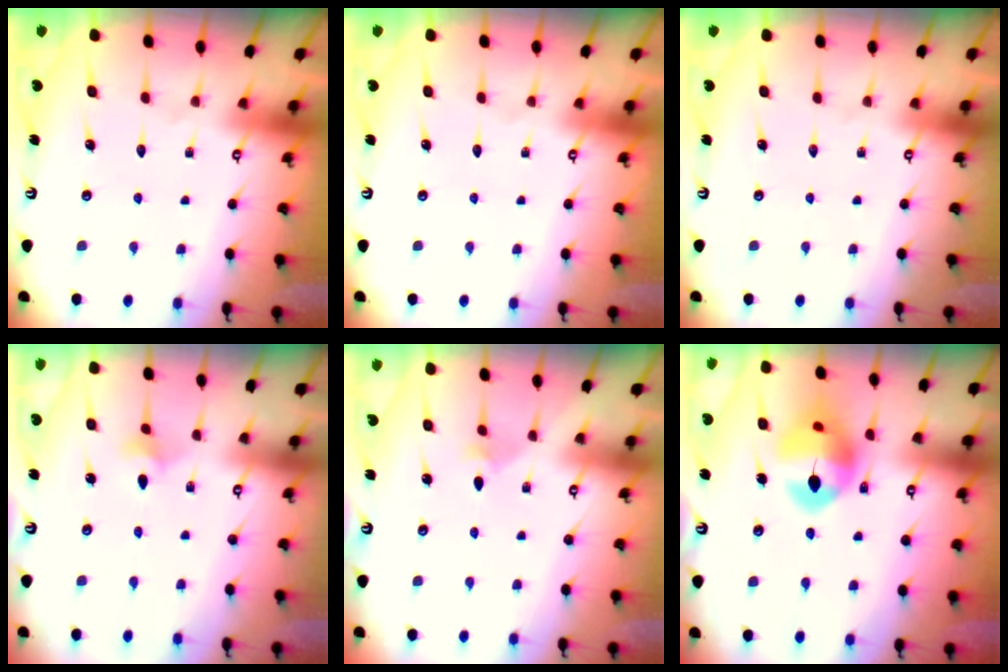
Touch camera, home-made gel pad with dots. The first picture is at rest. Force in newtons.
{"total": 0.0}
{"total": 0.0}
{"total": 3.2, "press": 3.1, "slide": 0.6}
{"total": 1.7, "press": 1.6, "slide": 0.5}
{"total": 14.1, "press": 14.0, "slide": 1.8}